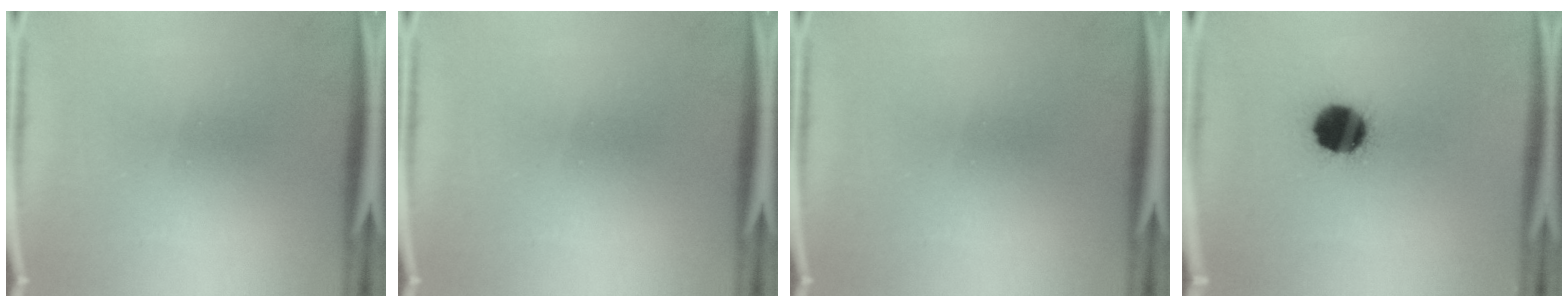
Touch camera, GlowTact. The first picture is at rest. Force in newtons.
{"total": 0.0}
{"total": 0.0}
{"total": 12.5}